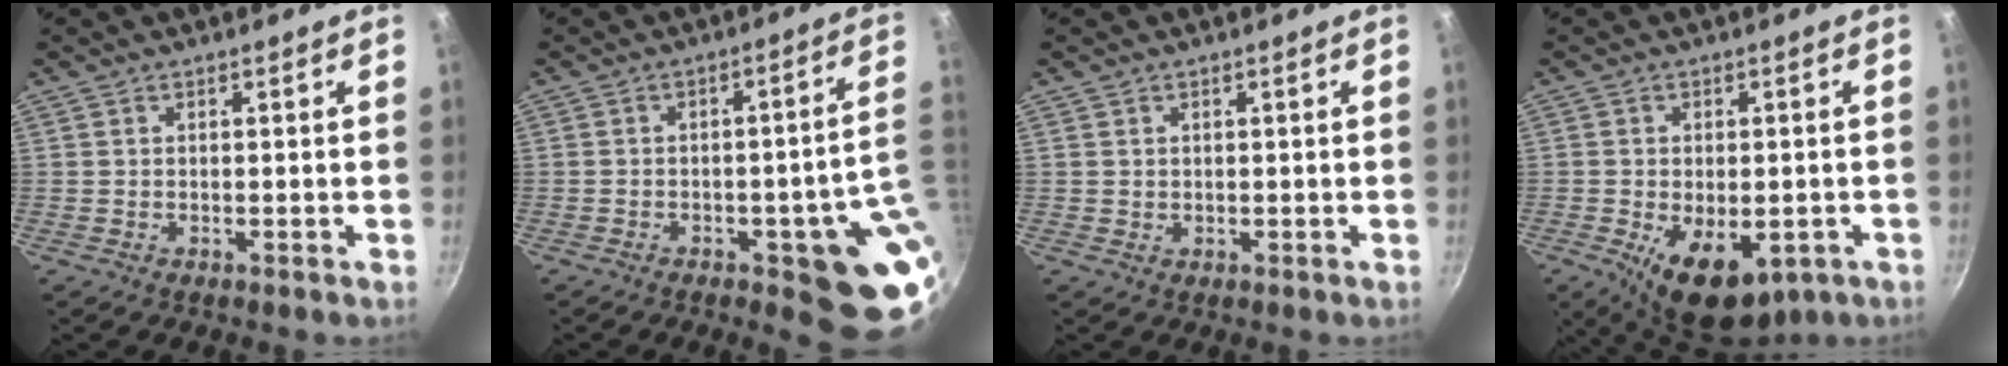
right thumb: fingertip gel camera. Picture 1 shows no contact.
{"total": 14.0, "force": [-2.6, 5.0, 12.8], "torque": [-0.103, 0.014, -0.032]}
{"total": 1.0, "force": [0.4, 0.9, 0.2], "torque": [0.007, 0.000, 0.005]}
{"total": 12.4, "force": [-4.4, 6.9, 9.3], "torque": [-0.110, -0.002, -0.047]}